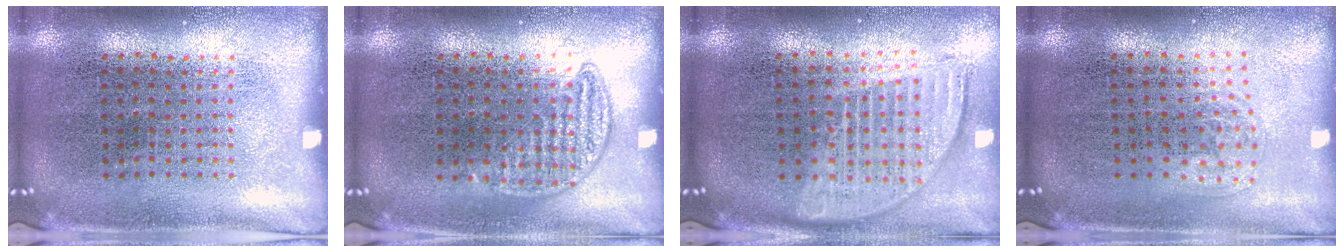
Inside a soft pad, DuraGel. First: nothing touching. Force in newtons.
{"total": 0.8, "press": 0.7, "slide": 0.4}
{"total": 1.8, "press": 1.5, "slide": 1.0}
{"total": 0.9, "press": 0.6, "slide": 0.7}